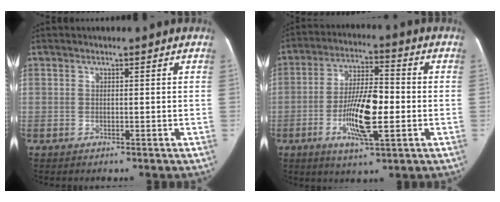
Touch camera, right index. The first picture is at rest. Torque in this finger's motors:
{"motor_torque": [1.03, -0.79, 0.30, 0.07]}